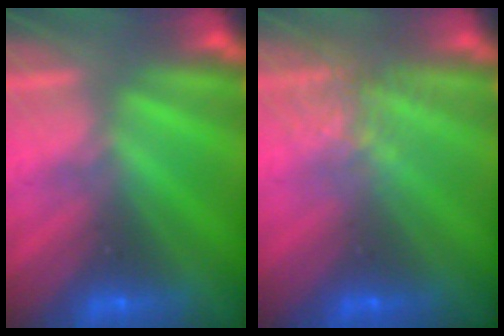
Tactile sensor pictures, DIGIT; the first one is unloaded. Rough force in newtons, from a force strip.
{"total": 2.8}